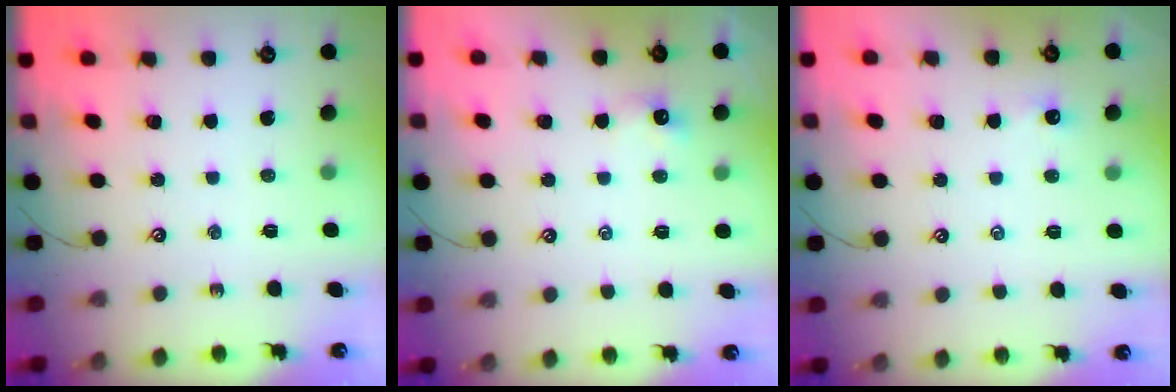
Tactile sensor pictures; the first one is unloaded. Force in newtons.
{"total": 0.0}
{"total": 2.4, "press": 2.3, "slide": 0.3}